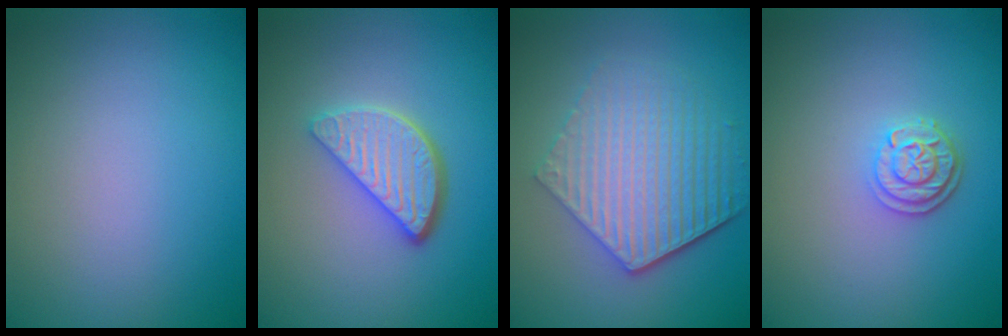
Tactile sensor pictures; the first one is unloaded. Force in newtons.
{"total": 4.0, "press": 3.2, "slide": 2.4}
{"total": 6.2, "press": 4.5, "slide": 4.2}
{"total": 2.6, "press": 2.2, "slide": 1.4}